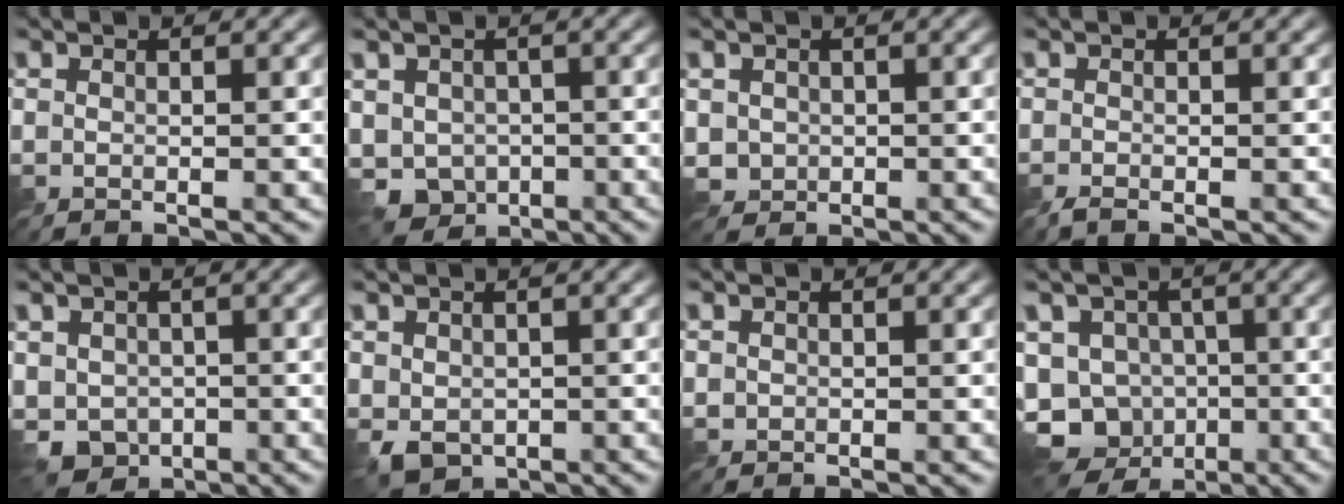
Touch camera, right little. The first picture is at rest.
{"total": 7.5, "force": [-3.3, 5.9, 3.3], "torque": [-0.067, -0.023, -0.049]}
{"total": 1.8, "force": [0.0, 1.8, 0.4], "torque": [-0.015, -0.005, 0.000]}
{"total": 0.7, "force": [-0.6, 0.3, 0.4], "torque": [-0.010, 0.000, -0.013]}
{"total": 5.6, "force": [-2.1, 4.5, 2.5], "torque": [-0.057, -0.012, -0.036]}
{"total": 3.0, "force": [-0.4, 2.5, 1.7], "torque": [-0.038, -0.010, -0.008]}
{"total": 0.6, "force": [0.2, 0.6, 0.1], "torque": [-0.002, -0.002, 0.007]}
{"total": 13.2, "force": [-7.3, 9.7, 5.2], "torque": [-0.108, -0.025, -0.107]}